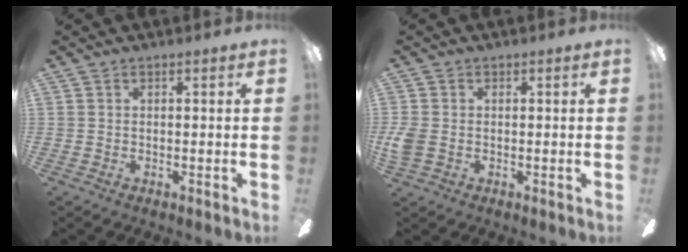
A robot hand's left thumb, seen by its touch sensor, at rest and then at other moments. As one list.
[{"total": 3.9, "force": [-0.4, 3.0, 2.5], "torque": [-0.056, 0.004, -0.008]}]